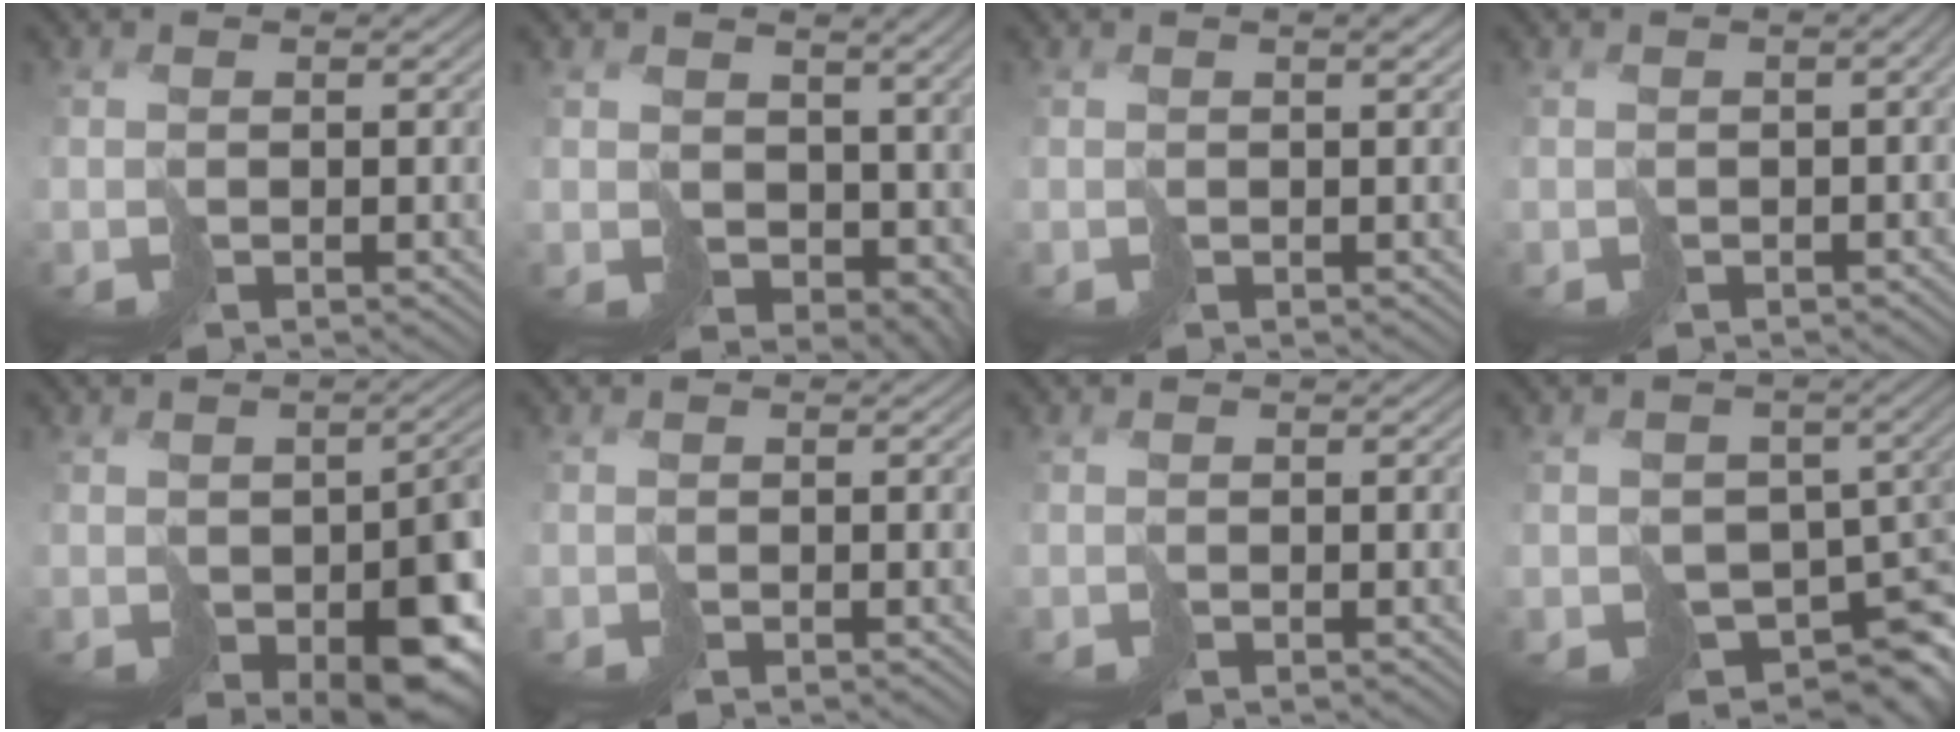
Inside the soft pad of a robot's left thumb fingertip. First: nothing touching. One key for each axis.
{"total": 9.1, "fx": 0.3, "fy": 7.3, "fz": 5.4, "tx": -0.097, "ty": -0.039, "tz": 0.023}
{"total": 1.2, "fx": 0.4, "fy": 0.2, "fz": 1.1, "tx": -0.018, "ty": 0.003, "tz": 0.009}
{"total": 2.8, "fx": -0.9, "fy": 1.1, "fz": 2.4, "tx": -0.029, "ty": -0.006, "tz": -0.004}
{"total": 9.8, "fx": -3.4, "fy": 5.5, "fz": 7.3, "tx": -0.100, "ty": -0.038, "tz": -0.037}
{"total": 0.0}
{"total": 0.0}
{"total": 7.9, "fx": -2.7, "fy": 6.0, "fz": 4.5, "tx": -0.054, "ty": -0.034, "tz": -0.034}